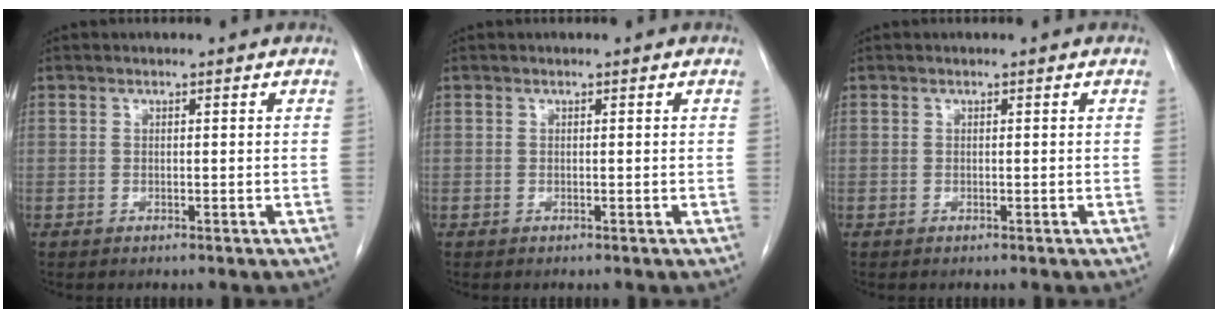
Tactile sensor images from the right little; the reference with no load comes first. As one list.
[{"total": 0.0}, {"total": 0.0}]